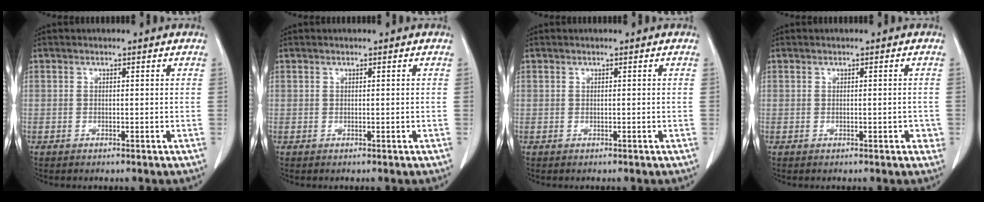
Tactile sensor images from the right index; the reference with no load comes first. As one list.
[{"total": 0.0}, {"total": 0.0}, {"total": 1.7, "force": [-0.5, 0.7, 1.4], "torque": [-0.013, 0.003, -0.002]}]